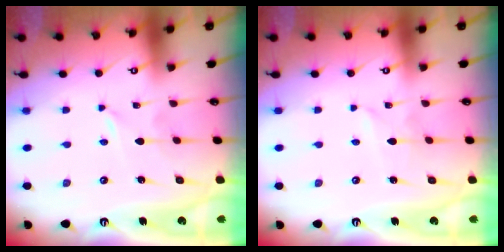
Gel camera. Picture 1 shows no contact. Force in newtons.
{"total": 2.4, "press": 2.4, "slide": 0.4}